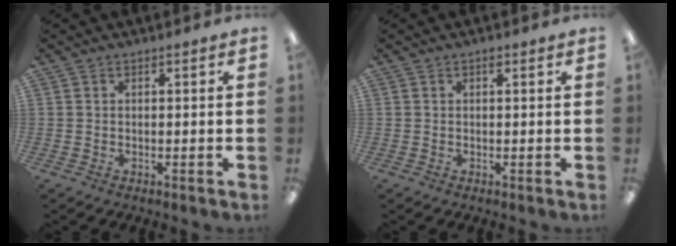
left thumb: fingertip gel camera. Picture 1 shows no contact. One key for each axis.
{"total": 0.8, "fx": 0.6, "fy": 0.4, "fz": 0.5, "tx": -0.003, "ty": 0.000, "tz": 0.008}